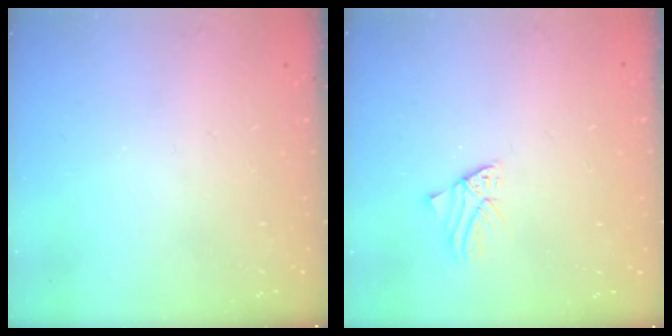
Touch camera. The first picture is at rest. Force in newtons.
{"total": 1.4, "press": 1.4, "slide": 0.1}